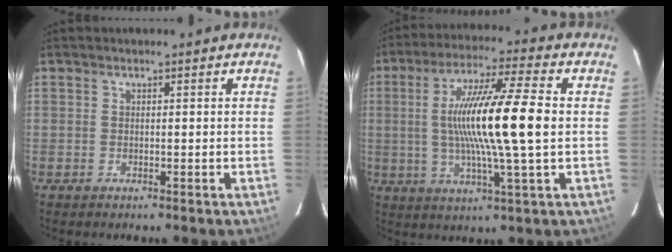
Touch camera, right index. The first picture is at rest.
{"total": 16.3, "force": [0.6, 0.4, 16.3], "torque": [-0.292, 0.000, 0.009]}